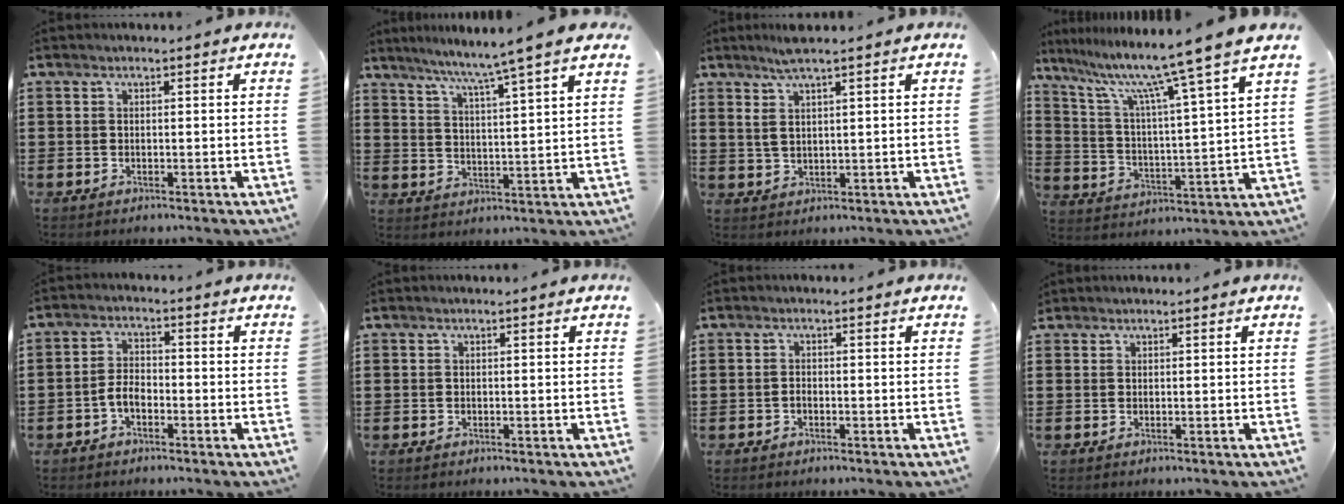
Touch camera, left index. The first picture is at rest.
{"total": 5.7, "force": [4.7, -1.5, 2.7], "torque": [-0.072, -0.037, 0.073]}
{"total": 3.9, "force": [2.3, 0.6, 3.0], "torque": [-0.064, 0.003, 0.041]}
{"total": 11.0, "force": [9.1, -1.3, 6.0], "torque": [-0.153, -0.060, 0.141]}
{"total": 3.3, "force": [-1.7, 1.6, 2.3], "torque": [-0.057, 0.002, -0.038]}
{"total": 0.0}
{"total": 0.7, "force": [-0.5, 0.4, 0.4], "torque": [-0.012, -0.003, -0.009]}
{"total": 0.7, "force": [0.6, 0.3, 0.1], "torque": [-0.004, 0.001, 0.012]}